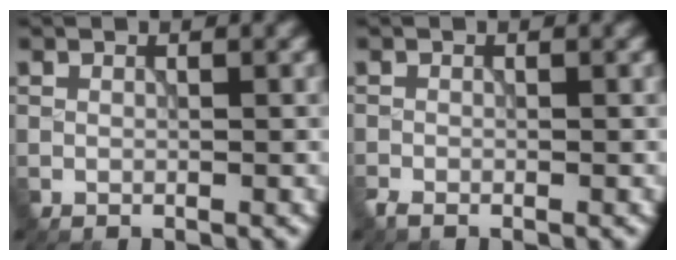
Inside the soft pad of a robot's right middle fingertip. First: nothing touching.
{"total": 1.0, "force": [-0.9, 0.3, 0.3], "torque": [-0.007, -0.003, -0.022]}